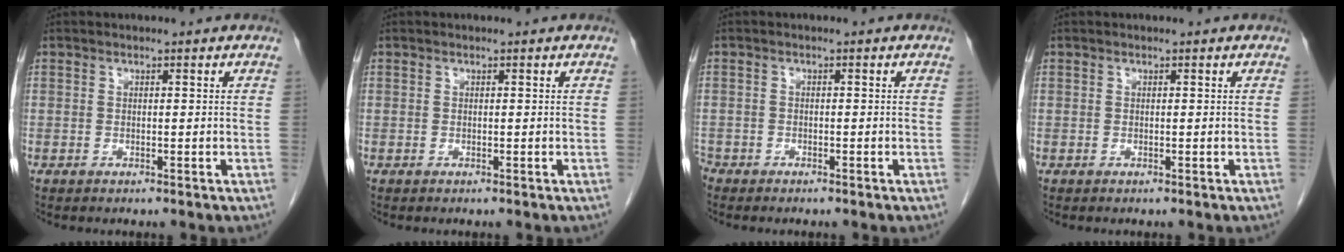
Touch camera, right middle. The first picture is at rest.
{"total": 0.0}
{"total": 2.1, "force": [-1.8, 1.0, 0.3], "torque": [-0.014, -0.001, -0.034]}
{"total": 0.0}